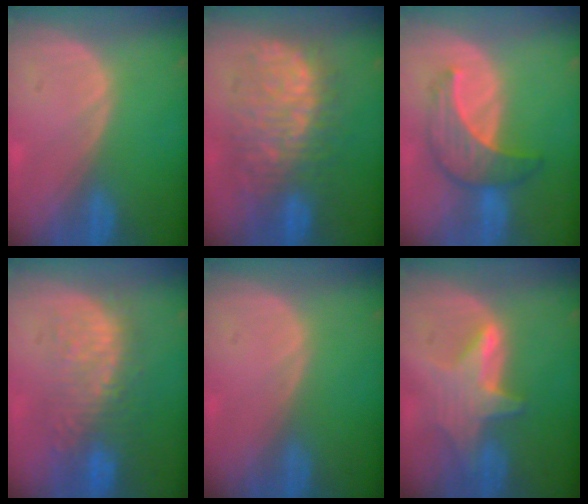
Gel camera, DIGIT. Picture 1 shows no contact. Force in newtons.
{"total": 11.6, "press": 11.5, "slide": 1.4}
{"total": 6.9, "press": 6.8, "slide": 1.0}
{"total": 10.3, "press": 9.1, "slide": 4.9}
{"total": 0.0}
{"total": 6.8, "press": 6.3, "slide": 2.4}